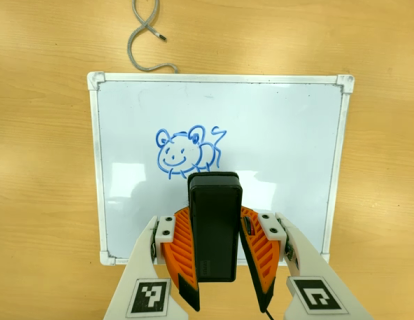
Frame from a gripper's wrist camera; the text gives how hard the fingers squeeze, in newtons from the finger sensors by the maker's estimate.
{"total": 8.9, "left": 7.1, "right": 10.7}